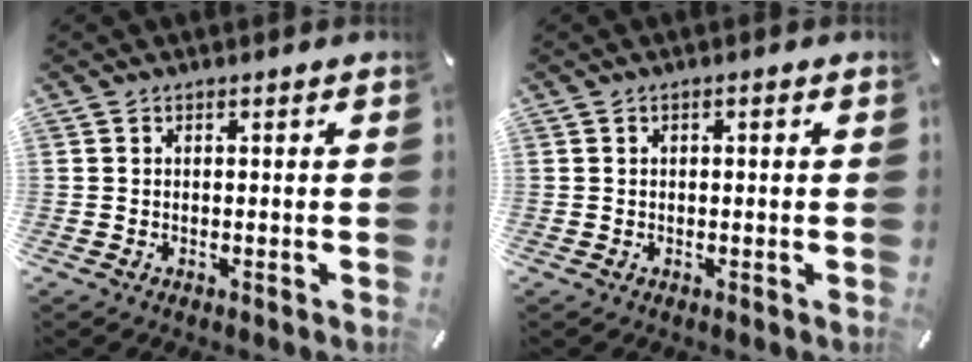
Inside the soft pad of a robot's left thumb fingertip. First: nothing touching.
{"total": 0.7, "force": [0.0, 0.3, 0.6], "torque": [-0.010, 0.002, -0.001]}